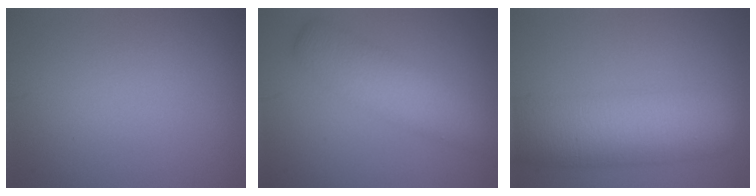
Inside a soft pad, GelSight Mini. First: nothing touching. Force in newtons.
{"total": 4.7, "press": 4.7, "slide": 0.2}
{"total": 8.4, "press": 8.4, "slide": 0.2}